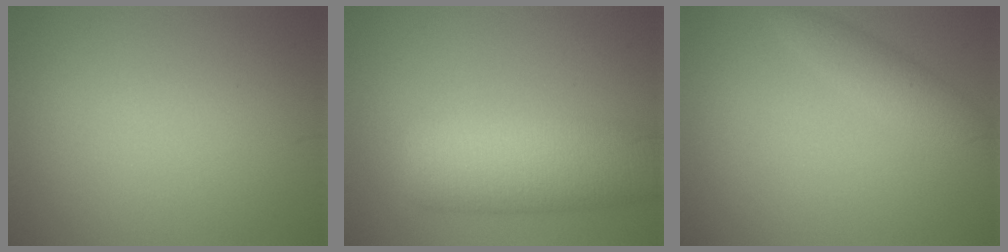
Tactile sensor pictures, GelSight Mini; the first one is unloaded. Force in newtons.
{"total": 7.9, "press": 7.9, "slide": 0.3}
{"total": 2.2, "press": 2.2, "slide": 0.0}